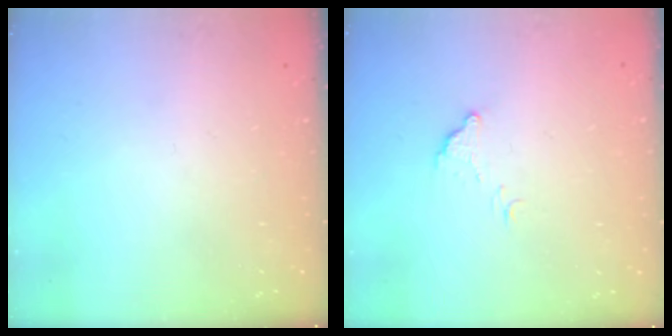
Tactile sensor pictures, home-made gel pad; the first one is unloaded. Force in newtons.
{"total": 4.9, "press": 4.9, "slide": 0.1}